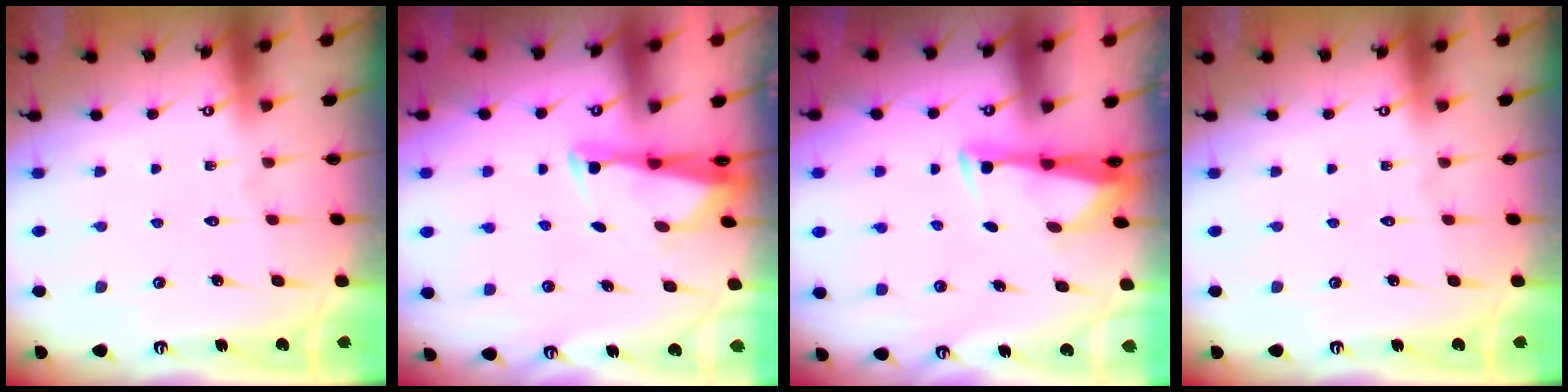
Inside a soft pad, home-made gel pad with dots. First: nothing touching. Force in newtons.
{"total": 2.9, "press": 2.8, "slide": 0.7}
{"total": 2.9, "press": 2.8, "slide": 0.8}
{"total": 0.0}